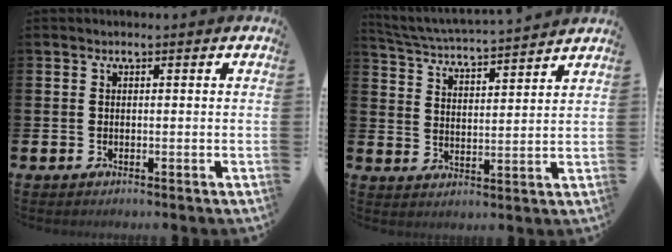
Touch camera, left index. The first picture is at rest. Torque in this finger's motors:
{"motor_torque": [0.51, -1.00, 0.10, 0.04]}